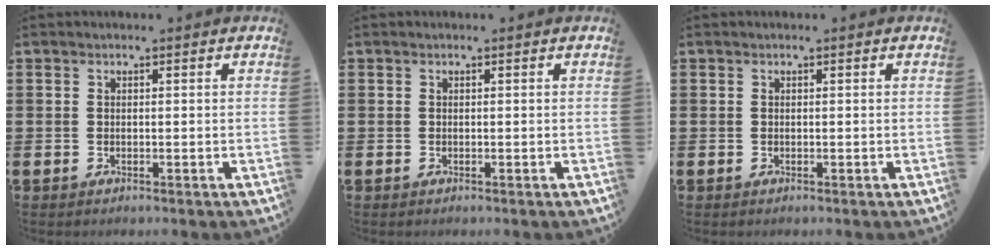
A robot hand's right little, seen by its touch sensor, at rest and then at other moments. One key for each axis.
{"total": 0.0}
{"total": 0.0}